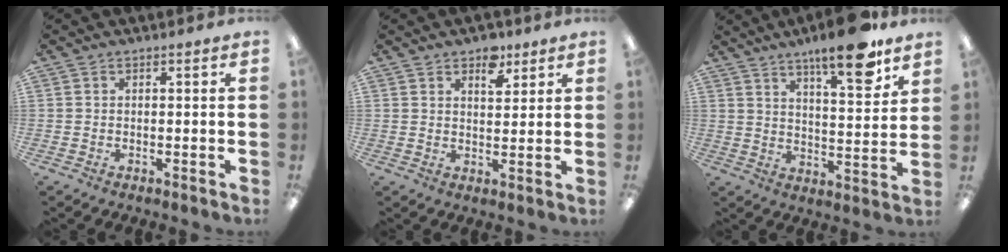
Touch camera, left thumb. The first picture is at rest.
{"total": 5.7, "force": [4.0, 3.0, 2.7], "torque": [-0.015, -0.023, 0.063]}
{"total": 13.8, "force": [10.2, 3.1, 8.7], "torque": [-0.128, -0.057, 0.163]}